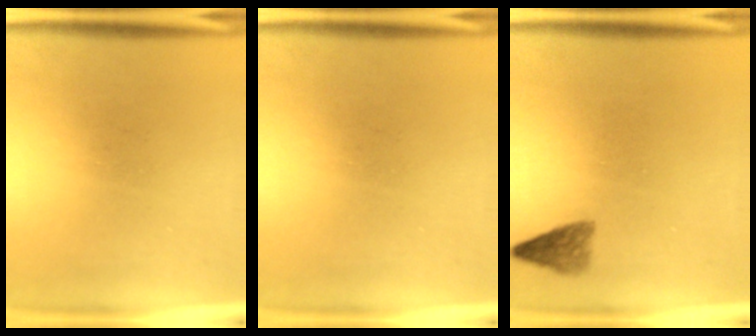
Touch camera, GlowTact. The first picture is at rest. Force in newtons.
{"total": 0.0}
{"total": 2.3}